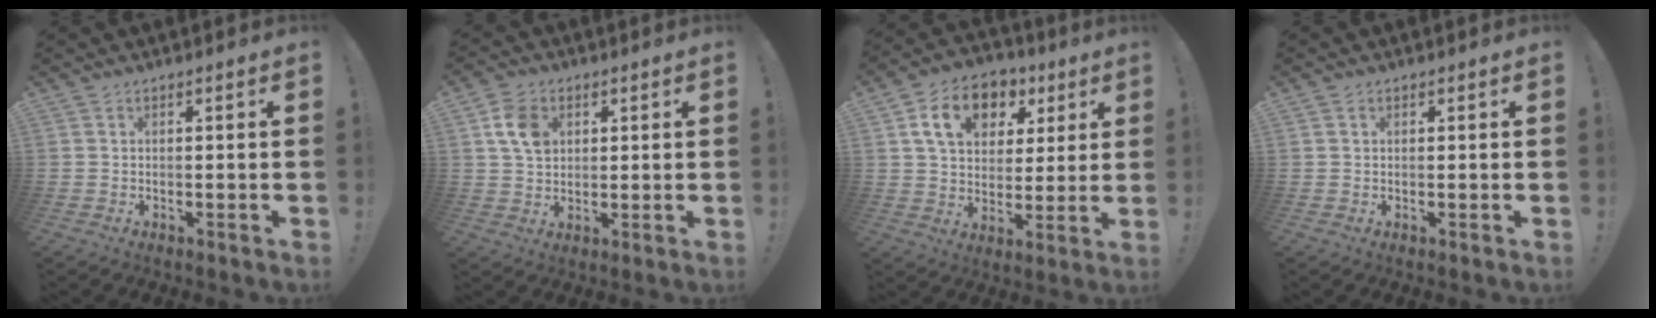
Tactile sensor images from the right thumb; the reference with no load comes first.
{"total": 8.8, "force": [2.6, 6.8, 4.9], "torque": [-0.074, 0.007, 0.054]}
{"total": 14.7, "force": [6.2, 10.6, 8.0], "torque": [-0.126, -0.015, 0.117]}
{"total": 0.5, "force": [0.3, 0.4, 0.1], "torque": [0.002, 0.000, 0.005]}